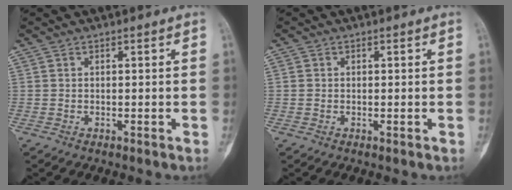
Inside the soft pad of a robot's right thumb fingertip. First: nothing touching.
{"total": 0.6, "force": [0.0, 0.6, 0.1], "torque": [0.005, 0.003, -0.001]}